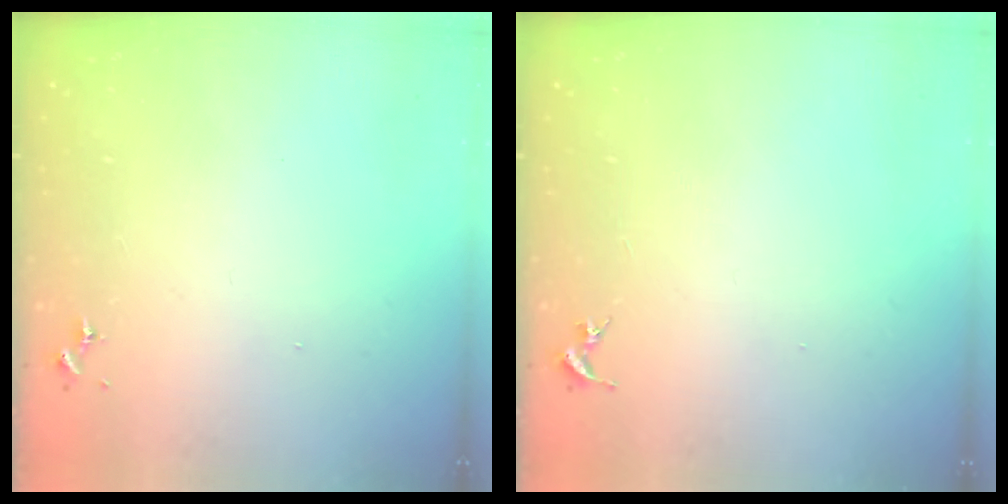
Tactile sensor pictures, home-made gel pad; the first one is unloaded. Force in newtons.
{"total": 0.0}